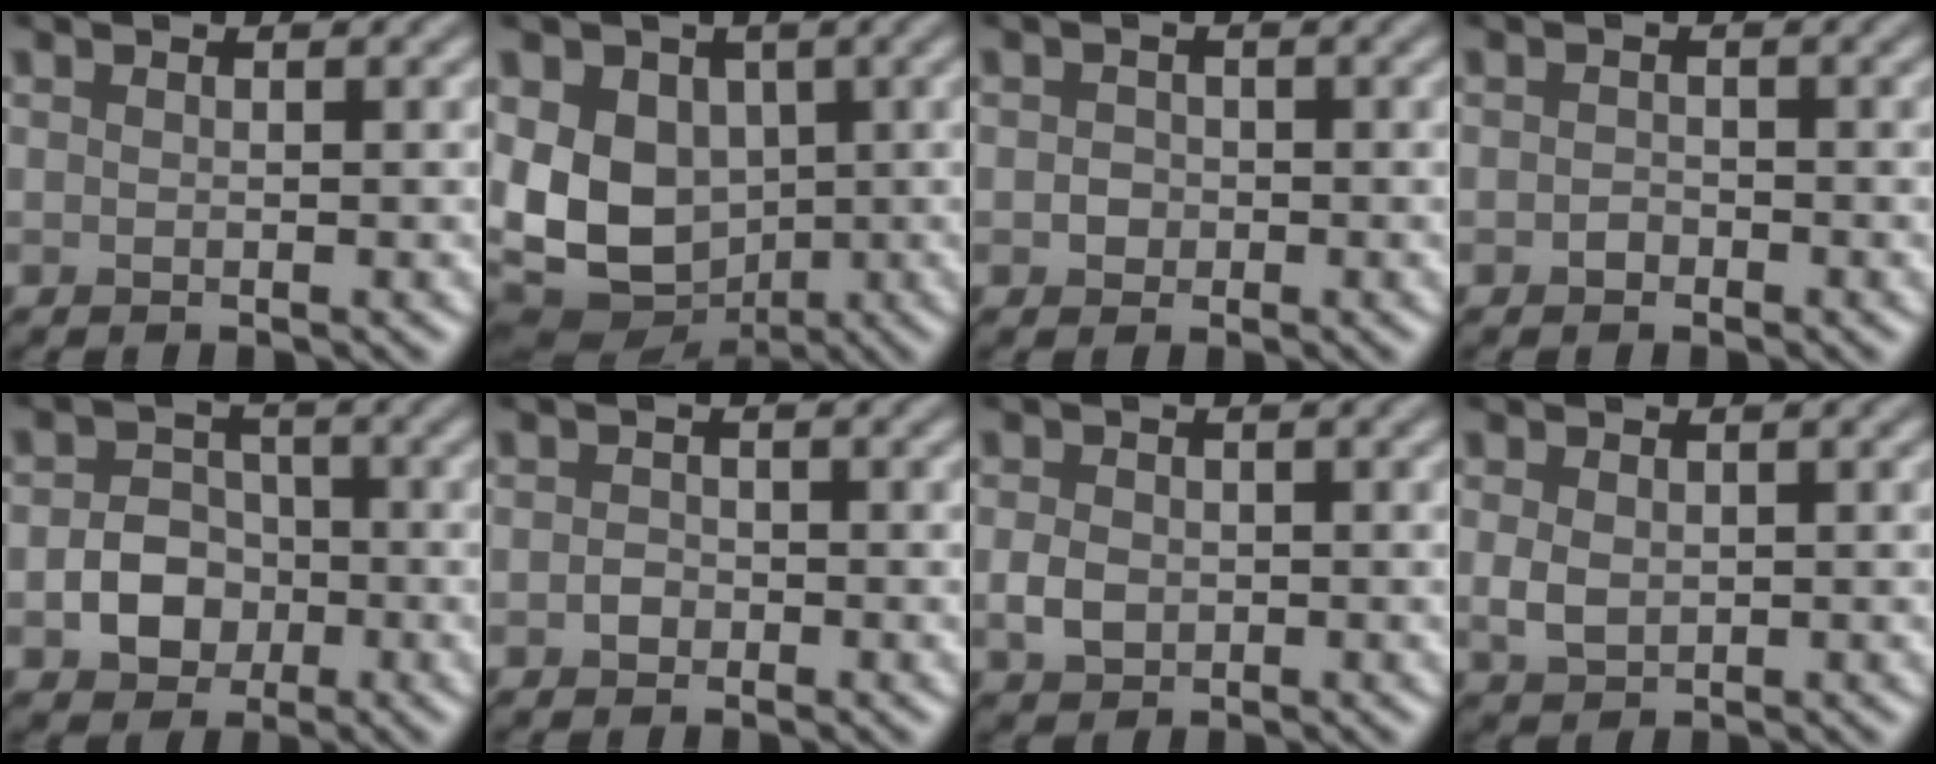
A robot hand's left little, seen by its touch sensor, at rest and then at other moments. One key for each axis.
{"total": 10.2, "fx": 0.0, "fy": 7.8, "fz": 6.6, "tx": -0.118, "ty": -0.008, "tz": 0.001}
{"total": 1.2, "fx": -0.2, "fy": 1.2, "fz": 0.4, "tx": -0.001, "ty": -0.002, "tz": -0.008}
{"total": 0.8, "fx": -0.4, "fy": 0.6, "fz": 0.3, "tx": -0.005, "ty": -0.002, "tz": -0.010}
{"total": 3.9, "fx": -1.2, "fy": 3.2, "fz": 1.9, "tx": -0.020, "ty": 0.002, "tz": -0.022}
{"total": 1.1, "fx": -0.4, "fy": 0.9, "fz": 0.4, "tx": -0.006, "ty": -0.002, "tz": -0.010}
{"total": 2.2, "fx": -0.3, "fy": 1.7, "fz": 1.2, "tx": -0.025, "ty": -0.003, "tz": -0.010}
{"total": 2.0, "fx": 0.2, "fy": 1.5, "fz": 1.3, "tx": -0.029, "ty": 0.000, "tz": 0.006}